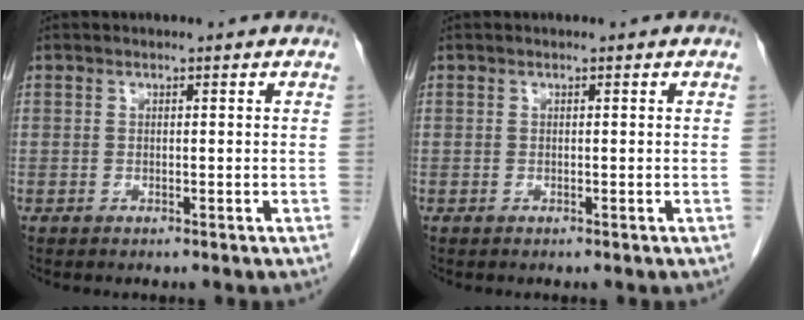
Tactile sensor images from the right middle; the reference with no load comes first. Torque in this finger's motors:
{"motor_torque": [0.21, -0.03, 0.08, 0.01]}